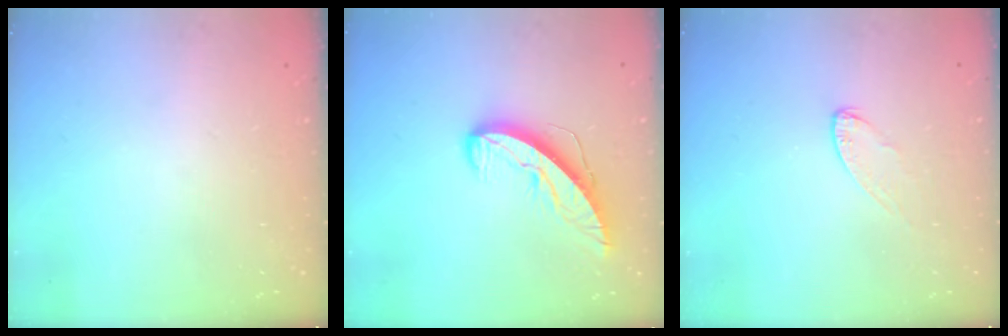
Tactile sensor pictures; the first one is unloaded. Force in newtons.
{"total": 9.7, "press": 9.6, "slide": 0.7}
{"total": 5.2, "press": 5.2, "slide": 0.5}